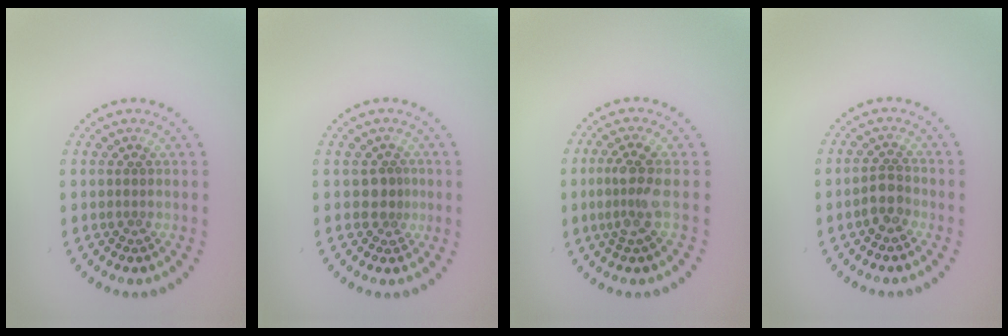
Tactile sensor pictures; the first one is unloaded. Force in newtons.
{"total": 1.5, "press": 1.0, "slide": 1.1}
{"total": 2.8, "press": 2.4, "slide": 1.6}
{"total": 2.0, "press": 1.7, "slide": 1.0}